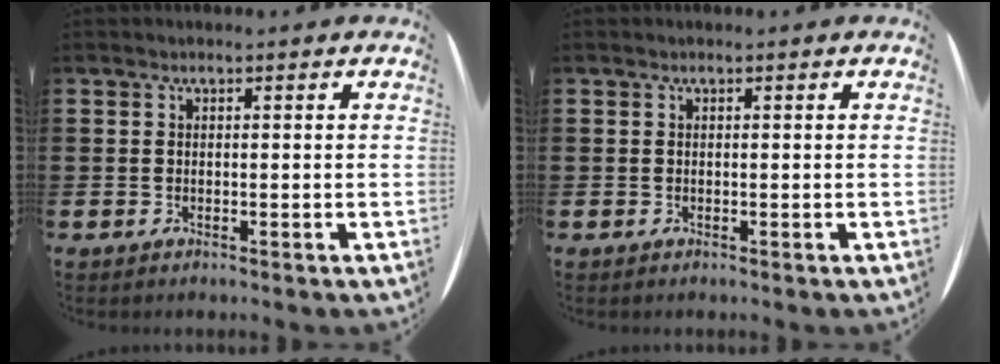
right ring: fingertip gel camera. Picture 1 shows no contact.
{"total": 0.0}